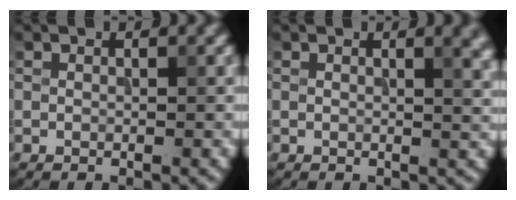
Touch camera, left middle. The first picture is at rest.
{"total": 2.3, "force": [1.2, 0.7, 1.8], "torque": [-0.019, -0.001, 0.019]}